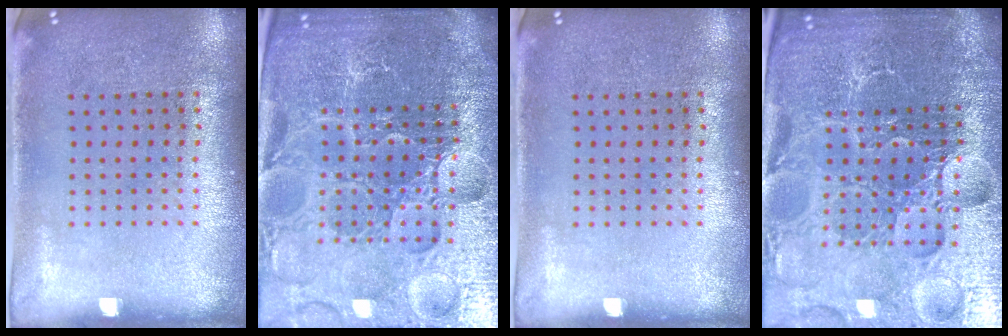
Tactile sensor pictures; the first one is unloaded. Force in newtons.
{"total": 6.2, "press": 5.6, "slide": 2.7}
{"total": 0.0}
{"total": 5.8, "press": 5.4, "slide": 2.3}